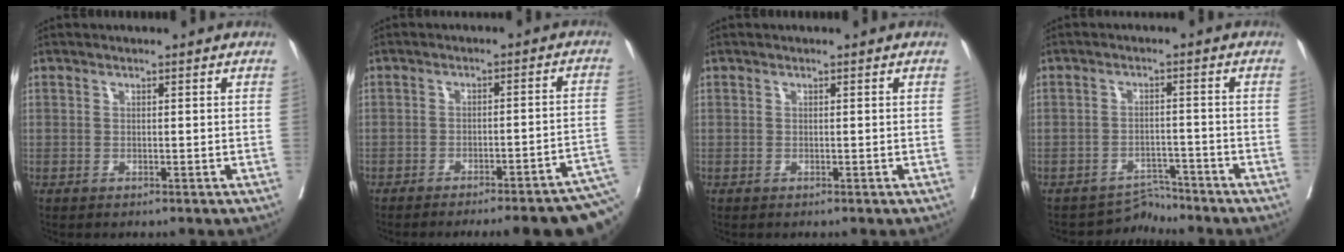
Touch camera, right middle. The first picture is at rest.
{"total": 16.1, "force": [-12.2, 1.4, 10.4], "torque": [-0.079, 0.005, -0.146]}
{"total": 0.0}
{"total": 3.4, "force": [-3.2, 0.2, -1.4], "torque": [0.025, 0.009, -0.047]}